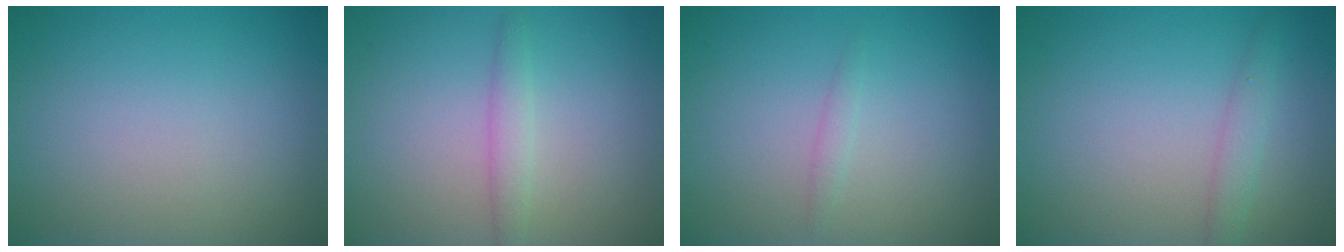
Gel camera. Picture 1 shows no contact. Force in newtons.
{"total": 1.6, "press": 1.6, "slide": 0.0}
{"total": 0.7, "press": 0.7, "slide": 0.0}
{"total": 1.7, "press": 1.7, "slide": 0.1}